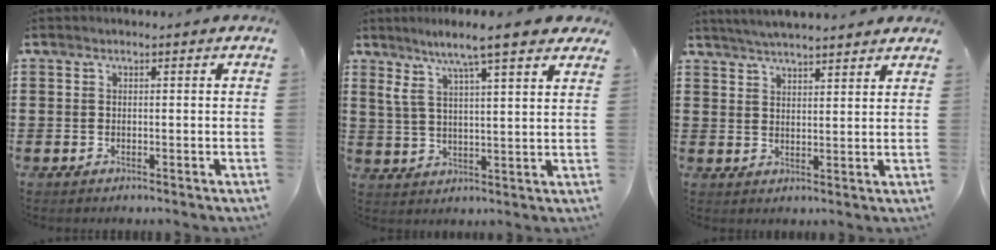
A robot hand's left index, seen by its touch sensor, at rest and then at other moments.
{"total": 8.4, "force": [6.4, 1.0, 5.3], "torque": [-0.125, -0.016, 0.109]}
{"total": 3.7, "force": [3.6, -0.3, 0.7], "torque": [-0.024, -0.011, 0.064]}